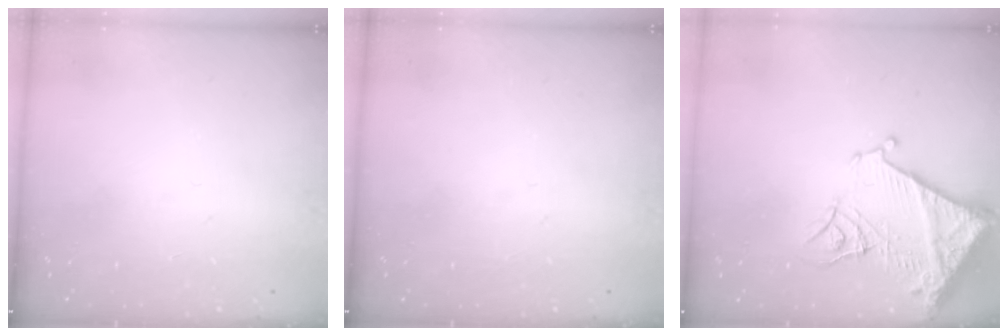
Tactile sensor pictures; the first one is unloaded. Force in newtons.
{"total": 0.0}
{"total": 18.4, "press": 18.3, "slide": 2.2}